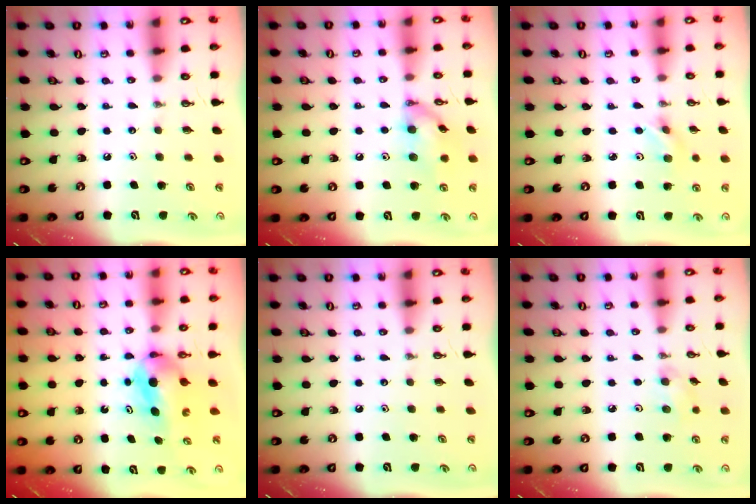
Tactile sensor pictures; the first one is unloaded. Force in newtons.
{"total": 12.3, "press": 12.2, "slide": 1.3}
{"total": 3.5, "press": 3.5, "slide": 0.6}
{"total": 5.9, "press": 5.5, "slide": 2.3}
{"total": 0.0}
{"total": 4.9, "press": 4.5, "slide": 1.9}